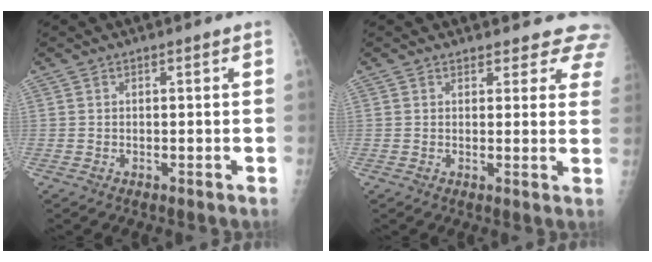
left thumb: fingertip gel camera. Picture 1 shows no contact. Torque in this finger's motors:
{"motor_torque": [0.06, 0.15, -0.08, -0.30, 0.04]}